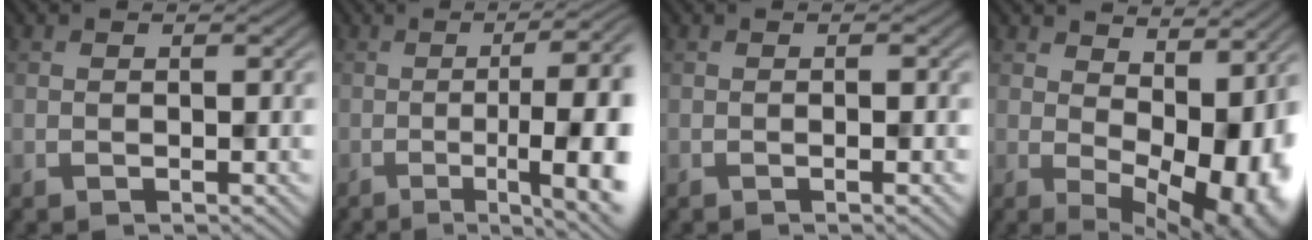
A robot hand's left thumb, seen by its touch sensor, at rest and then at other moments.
{"total": 11.8, "force": [-1.3, 2.8, 11.4], "torque": [-0.126, 0.005, -0.018]}
{"total": 1.5, "force": [-0.3, 0.0, 1.5], "torque": [-0.019, 0.001, -0.009]}
{"total": 12.7, "force": [0.7, 6.5, 10.8], "torque": [-0.128, -0.015, 0.041]}